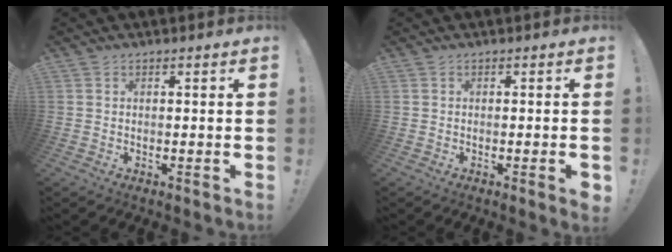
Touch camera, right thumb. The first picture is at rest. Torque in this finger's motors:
{"motor_torque": [0.46, 0.56, 0.24, -0.20, 0.10]}